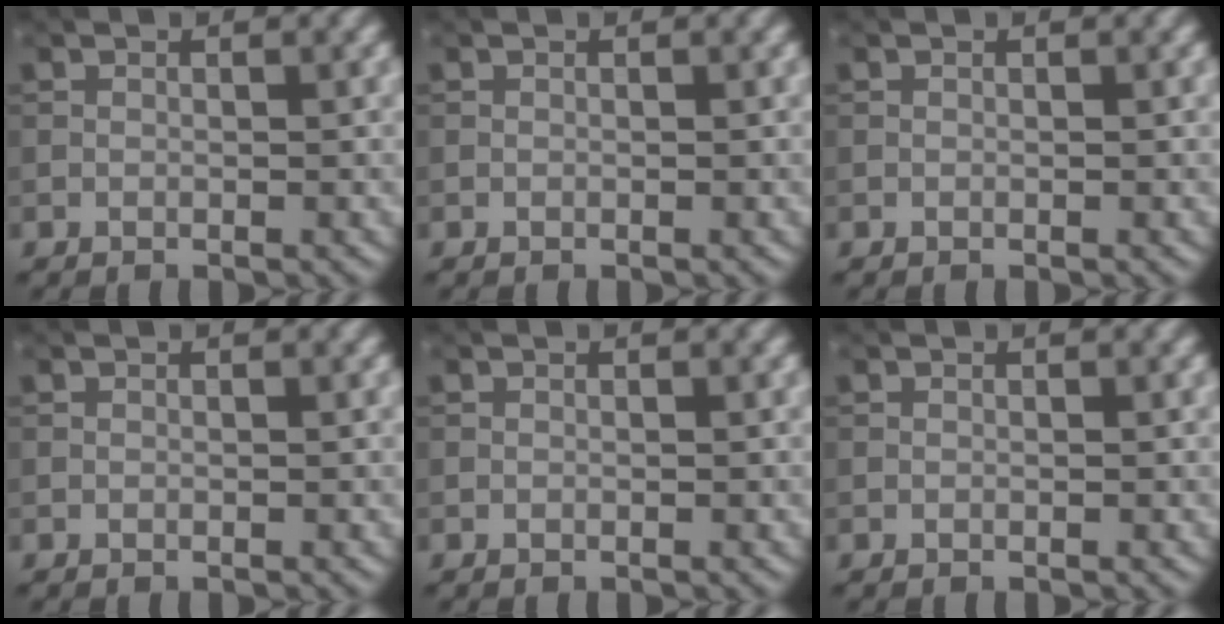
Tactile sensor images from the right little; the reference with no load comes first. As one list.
[{"total": 0.0}, {"total": 0.0}, {"total": 0.0}, {"total": 0.0}, {"total": 0.0}]